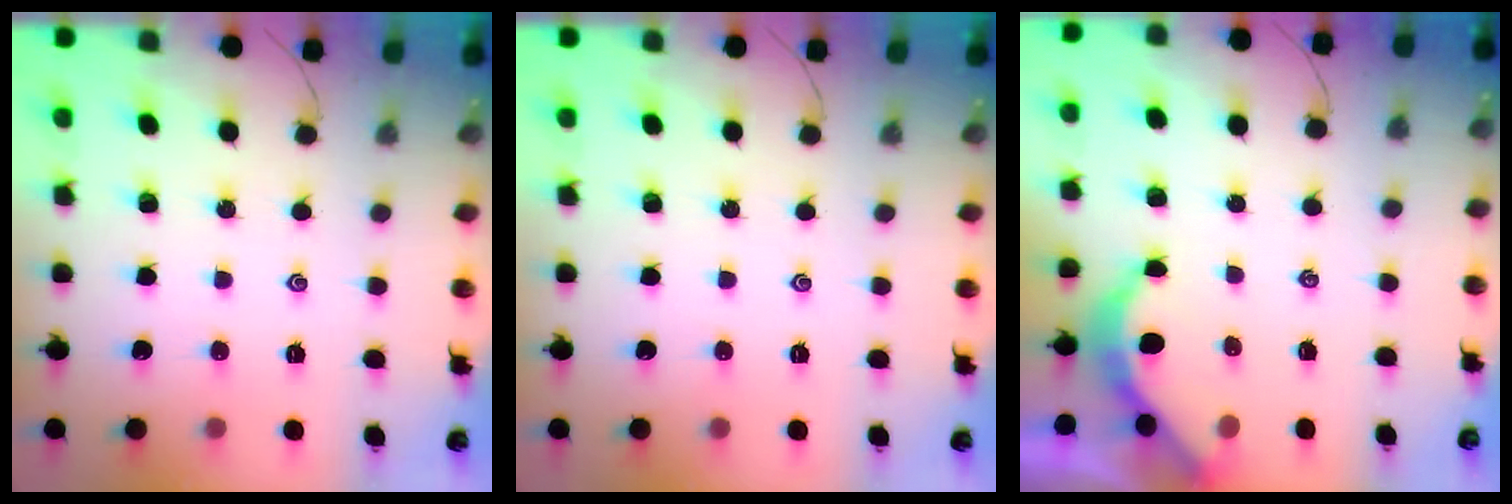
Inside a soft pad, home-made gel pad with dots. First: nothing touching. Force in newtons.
{"total": 0.0}
{"total": 4.4, "press": 4.4, "slide": 0.3}